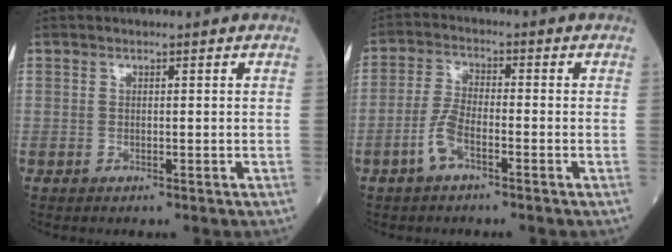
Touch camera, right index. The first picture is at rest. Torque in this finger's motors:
{"motor_torque": [0.20, -0.09, 0.14, 0.05]}